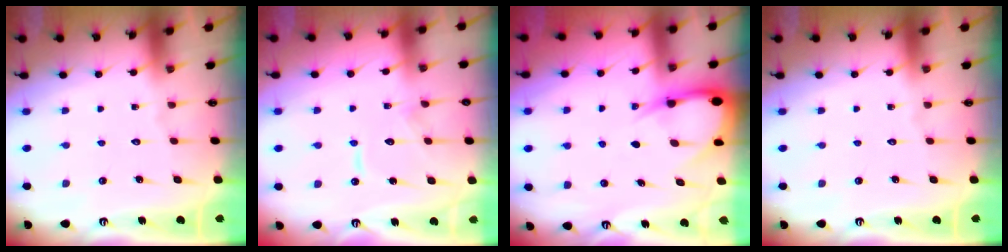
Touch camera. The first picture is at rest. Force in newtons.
{"total": 8.7, "press": 8.6, "slide": 0.7}
{"total": 6.6, "press": 6.5, "slide": 0.6}
{"total": 0.0}